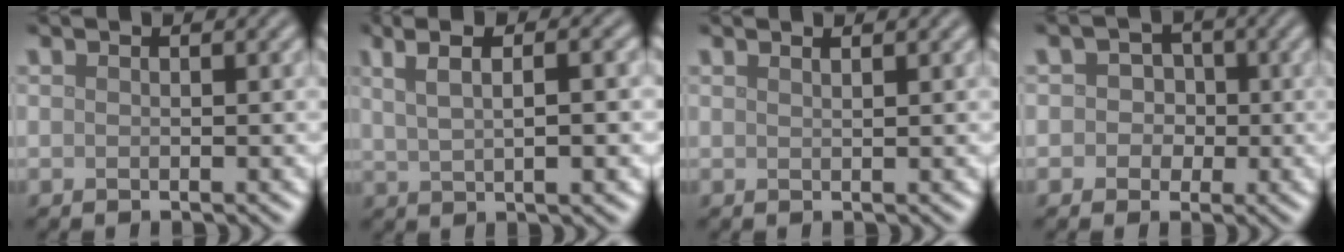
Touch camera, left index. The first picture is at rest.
{"total": 6.8, "force": [2.6, 2.8, 5.7], "torque": [-0.081, 0.024, 0.028]}
{"total": 1.1, "force": [0.8, 0.4, 0.6], "torque": [-0.001, 0.001, 0.004]}
{"total": 2.9, "force": [0.3, 2.7, 1.0], "torque": [0.013, 0.012, -0.019]}